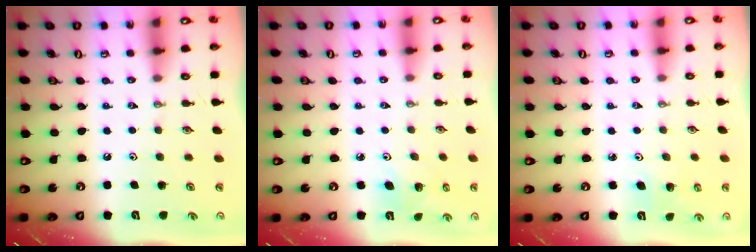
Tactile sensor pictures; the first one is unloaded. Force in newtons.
{"total": 3.7, "press": 3.3, "slide": 1.6}
{"total": 4.2, "press": 4.1, "slide": 0.8}